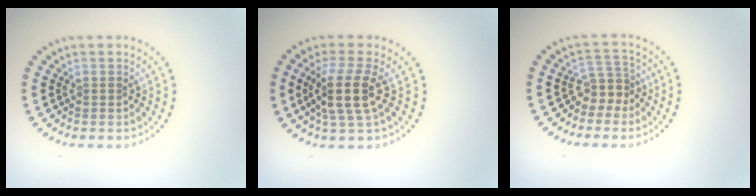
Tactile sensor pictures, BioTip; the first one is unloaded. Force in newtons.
{"total": 4.0, "press": 3.3, "slide": 2.3}
{"total": 2.7, "press": 2.0, "slide": 1.8}